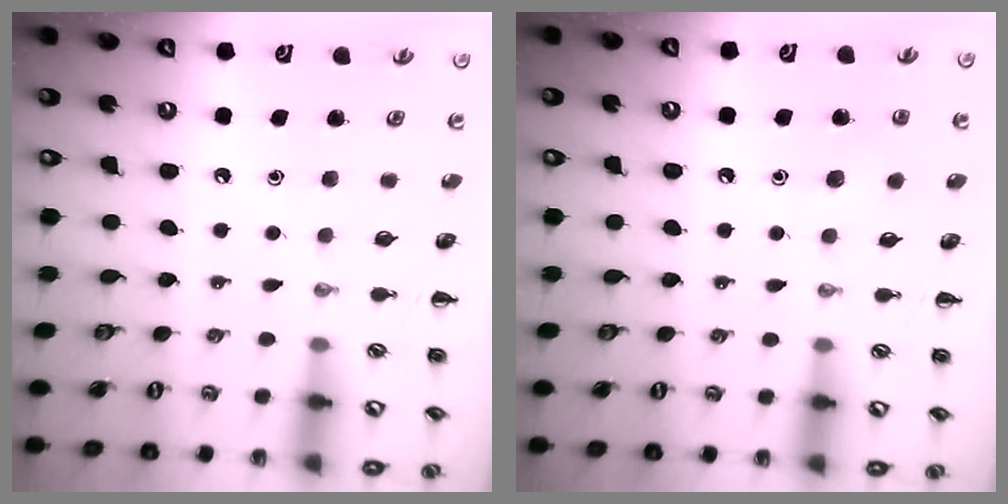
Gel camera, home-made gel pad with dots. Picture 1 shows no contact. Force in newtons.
{"total": 3.2, "press": 3.1, "slide": 0.9}